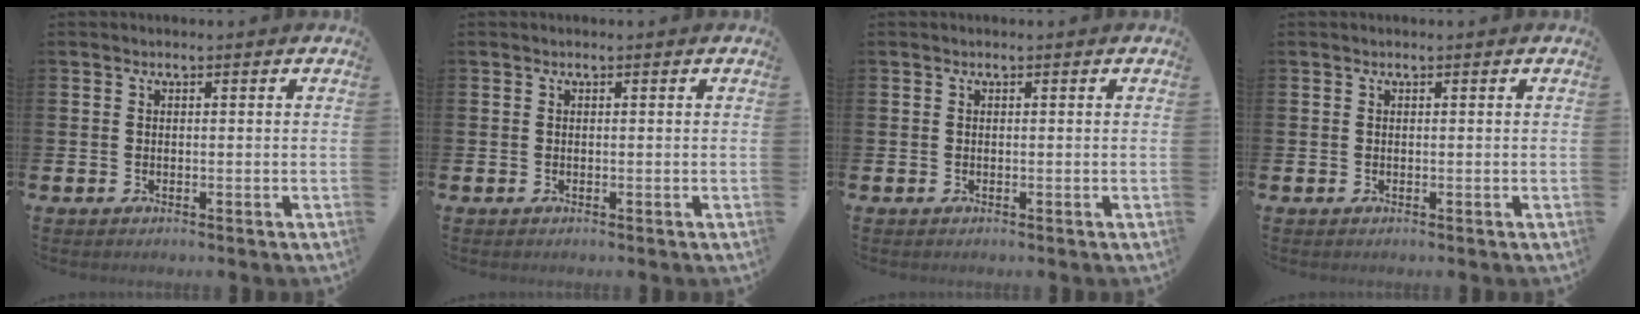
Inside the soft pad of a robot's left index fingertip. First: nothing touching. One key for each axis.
{"total": 0.0}
{"total": 0.0}
{"total": 0.0}